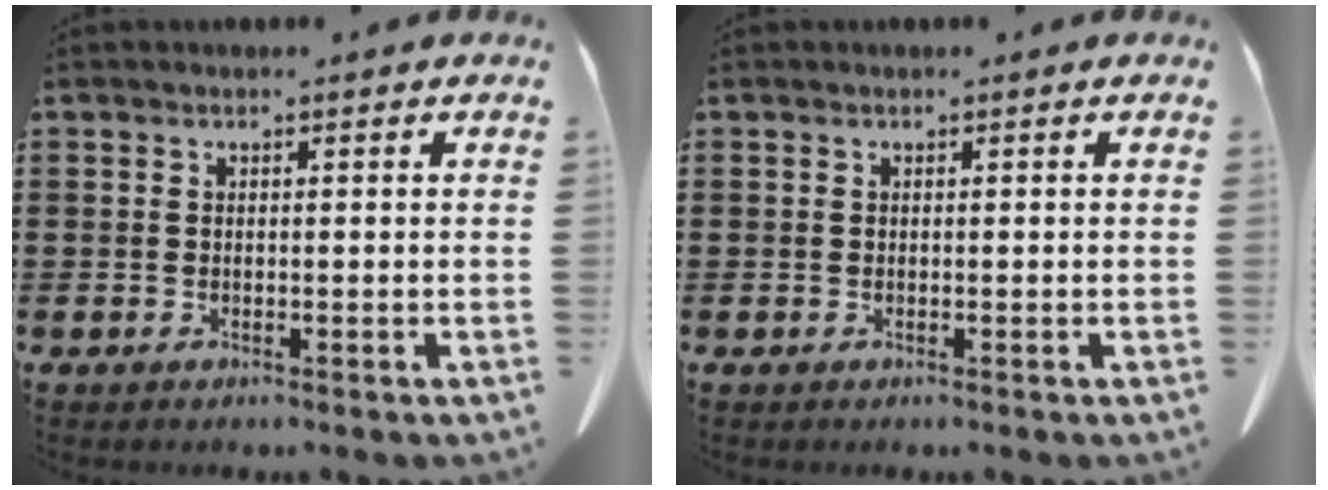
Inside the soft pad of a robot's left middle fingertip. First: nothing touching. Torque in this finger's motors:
{"motor_torque": [-0.99, 1.15, -0.31, -0.06]}